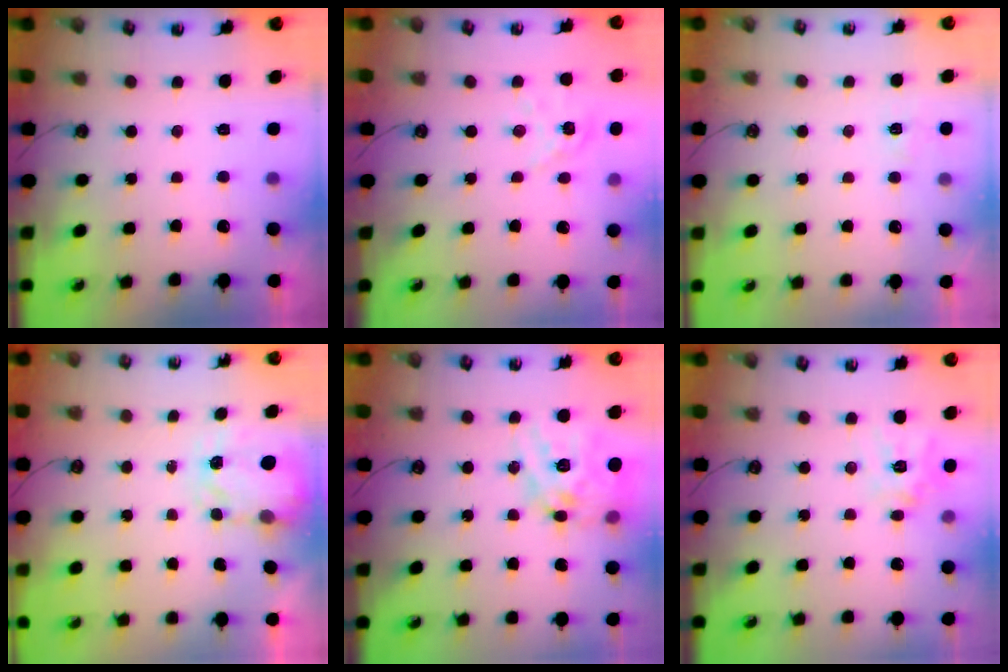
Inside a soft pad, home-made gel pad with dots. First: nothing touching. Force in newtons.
{"total": 3.7, "press": 3.7, "slide": 0.2}
{"total": 3.0, "press": 3.0, "slide": 0.3}
{"total": 3.5, "press": 3.5, "slide": 0.6}
{"total": 18.2, "press": 18.1, "slide": 1.8}
{"total": 12.1, "press": 12.1, "slide": 1.1}